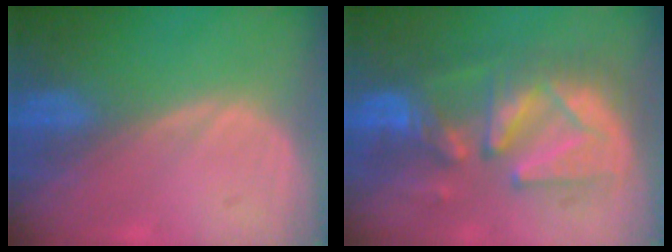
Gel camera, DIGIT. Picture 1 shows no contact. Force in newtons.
{"total": 10.0, "press": 9.8, "slide": 1.7}